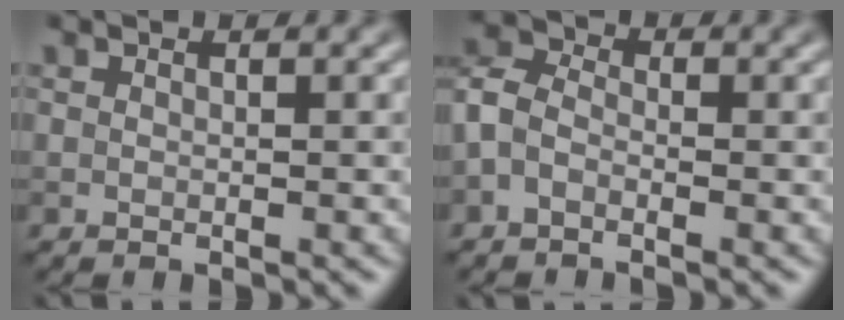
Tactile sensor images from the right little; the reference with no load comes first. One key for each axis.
{"total": 2.7, "fx": -1.2, "fy": 1.7, "fz": 1.7, "tx": -0.042, "ty": 0.009, "tz": -0.038}